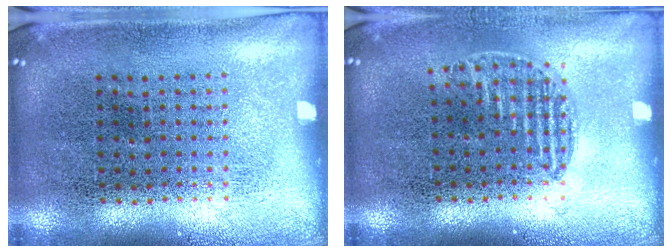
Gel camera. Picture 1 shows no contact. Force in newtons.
{"total": 1.0, "press": 0.8, "slide": 0.6}